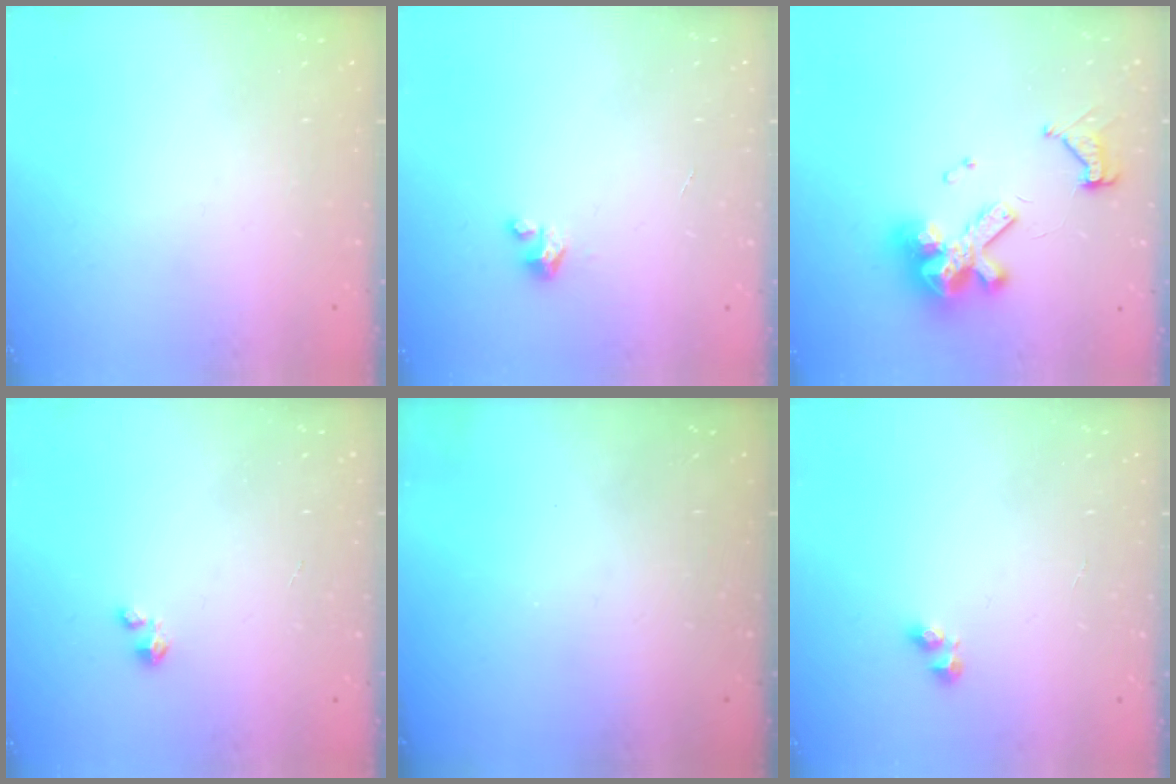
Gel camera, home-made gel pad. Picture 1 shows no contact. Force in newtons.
{"total": 3.2, "press": 3.2, "slide": 0.3}
{"total": 13.1, "press": 13.0, "slide": 1.6}
{"total": 1.4, "press": 1.4, "slide": 0.2}
{"total": 0.0}
{"total": 2.5, "press": 2.5, "slide": 0.2}